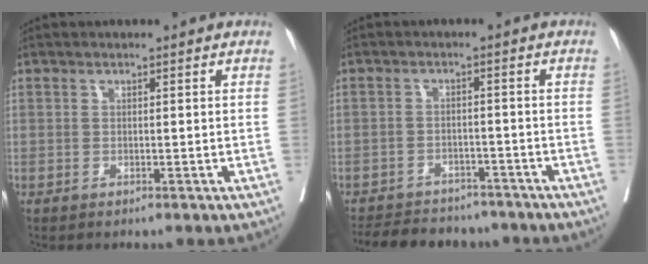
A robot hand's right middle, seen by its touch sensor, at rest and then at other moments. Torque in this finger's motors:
{"motor_torque": [0.11, -0.39, 0.01, 0.00]}